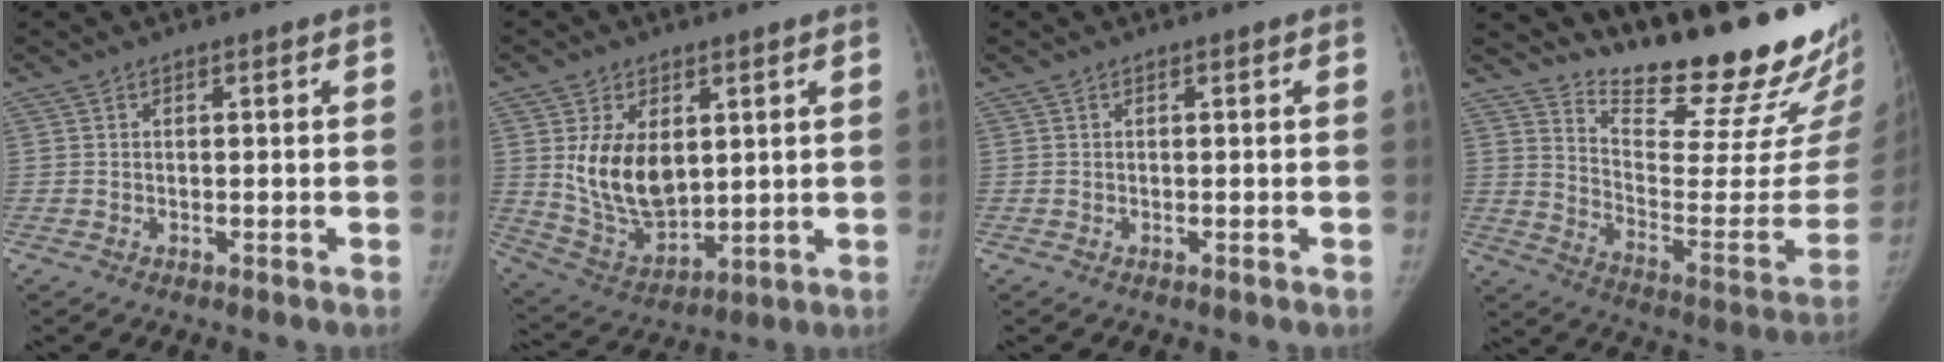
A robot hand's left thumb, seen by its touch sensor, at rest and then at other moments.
{"total": 13.5, "force": [2.7, 8.4, 10.2], "torque": [-0.151, -0.024, 0.067]}
{"total": 0.0}
{"total": 26.2, "force": [22.4, 5.4, 12.4], "torque": [-0.150, -0.188, 0.313]}